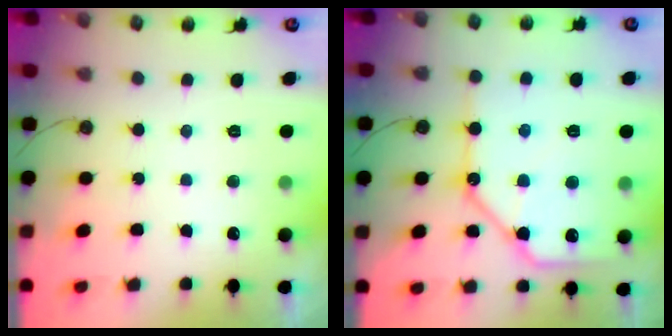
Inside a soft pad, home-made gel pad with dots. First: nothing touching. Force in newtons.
{"total": 17.3, "press": 17.2, "slide": 2.0}